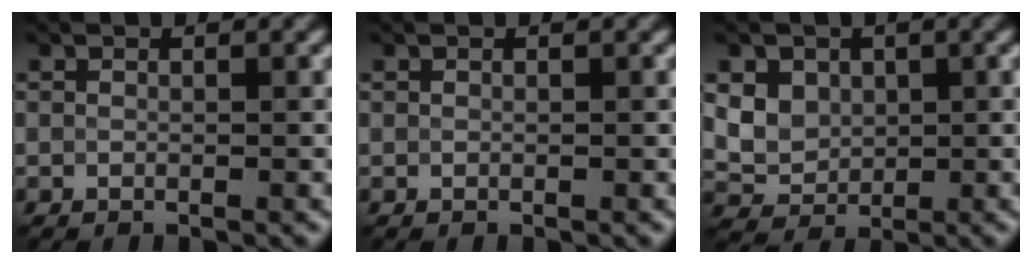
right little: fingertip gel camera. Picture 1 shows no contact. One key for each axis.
{"total": 0.0}
{"total": 4.0, "fx": 1.4, "fy": 3.3, "fz": 1.7, "tx": -0.042, "ty": -0.003, "tz": 0.041}